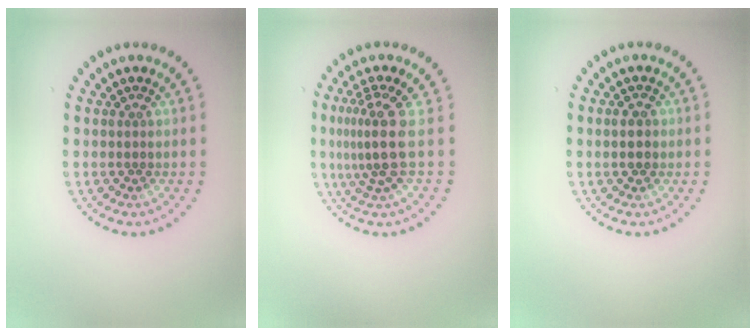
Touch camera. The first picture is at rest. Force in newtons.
{"total": 3.5, "press": 2.4, "slide": 2.5}
{"total": 2.1, "press": 2.1, "slide": 0.0}